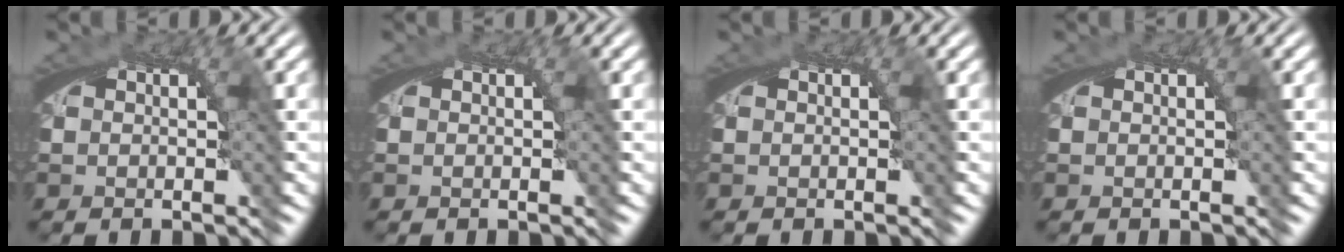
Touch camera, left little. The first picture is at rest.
{"total": 1.4, "force": [-0.2, -1.3, -0.5], "torque": [0.021, -0.002, 0.003]}
{"total": 0.0}
{"total": 0.0}